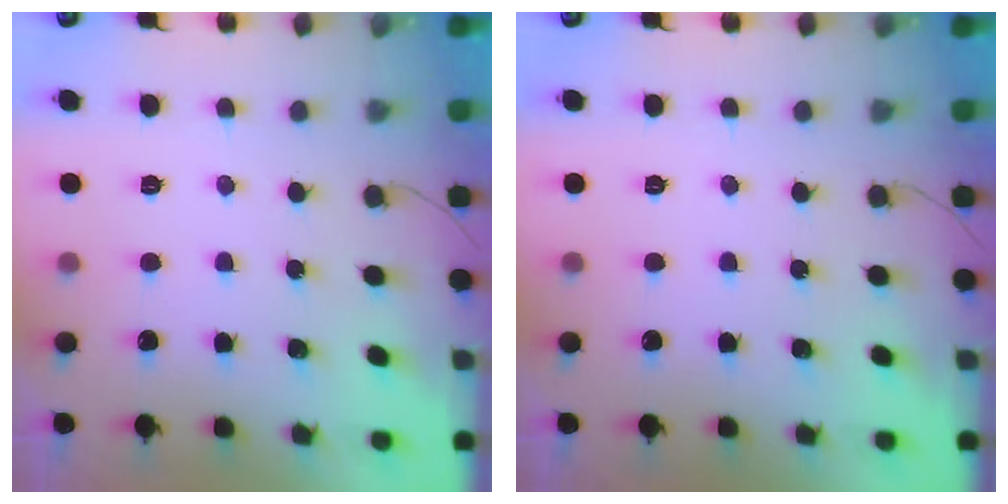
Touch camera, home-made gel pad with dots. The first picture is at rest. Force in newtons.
{"total": 0.0}